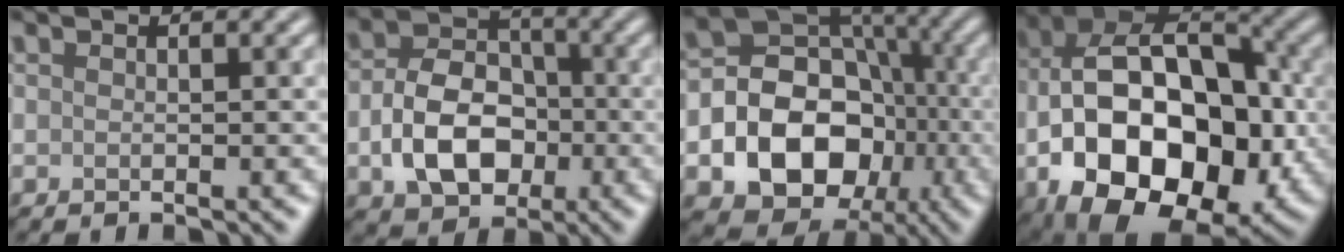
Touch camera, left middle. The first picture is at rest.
{"total": 7.4, "force": [-1.8, 5.3, 4.8], "torque": [-0.090, 0.000, -0.033]}
{"total": 13.5, "force": [-3.3, 10.8, 7.4], "torque": [-0.092, -0.010, -0.075]}
{"total": 17.8, "force": [-3.9, 11.2, 13.2], "torque": [-0.213, -0.012, -0.055]}